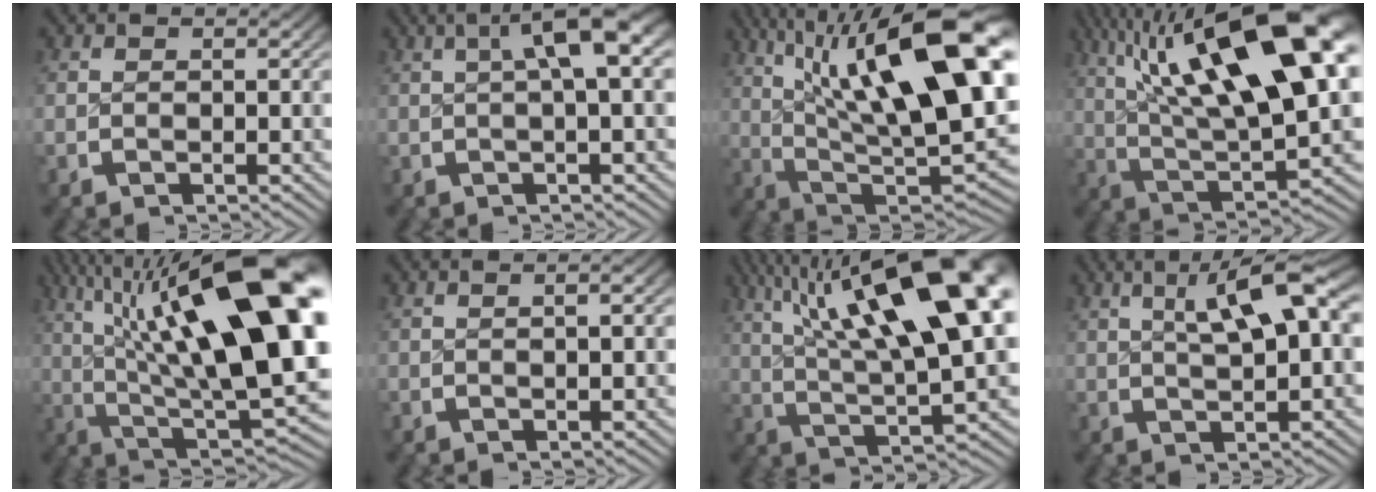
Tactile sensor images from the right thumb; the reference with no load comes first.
{"total": 7.3, "force": [2.9, 2.5, 6.2], "torque": [-0.078, 0.035, 0.028]}
{"total": 17.5, "force": [2.0, 8.9, 15.0], "torque": [-0.260, -0.041, 0.058]}
{"total": 15.9, "force": [2.8, 7.2, 13.9], "torque": [-0.237, -0.014, 0.058]}
{"total": 19.4, "force": [1.8, 9.2, 17.0], "torque": [-0.264, -0.036, 0.051]}
{"total": 1.2, "force": [0.3, 0.1, 1.2], "torque": [-0.018, 0.002, 0.009]}
{"total": 13.8, "force": [3.2, 5.6, 12.2], "torque": [-0.189, -0.005, 0.056]}
{"total": 8.6, "force": [3.2, 3.3, 7.3], "torque": [-0.100, 0.024, 0.045]}